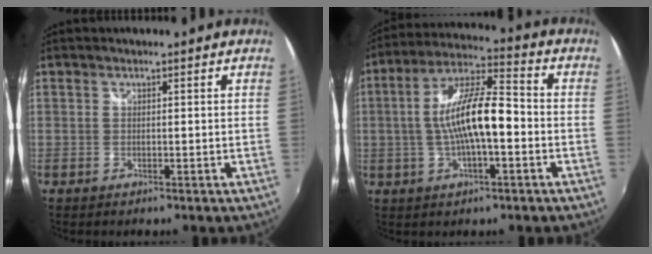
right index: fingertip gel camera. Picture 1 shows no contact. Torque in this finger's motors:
{"motor_torque": [0.87, 0.10, 0.58, 0.21]}